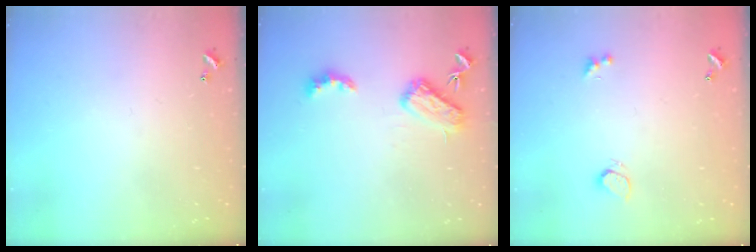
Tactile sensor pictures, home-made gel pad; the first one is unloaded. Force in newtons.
{"total": 5.3, "press": 5.3, "slide": 0.6}
{"total": 1.4, "press": 0.7, "slide": 1.2}